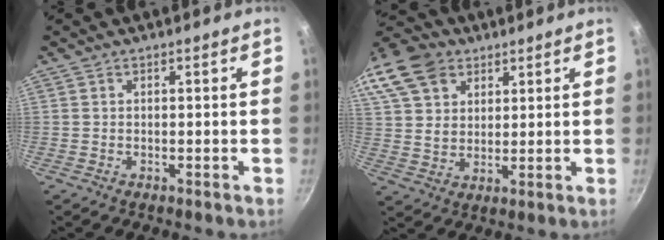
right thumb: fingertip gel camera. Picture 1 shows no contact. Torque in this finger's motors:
{"motor_torque": [-0.92, 1.26, 0.81, 0.61, 0.13]}